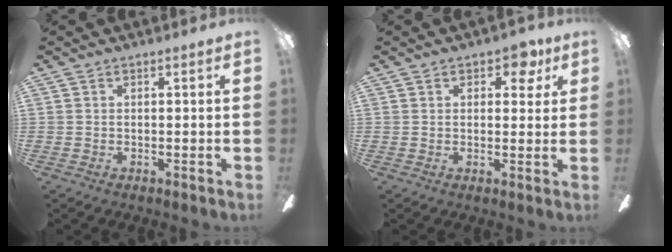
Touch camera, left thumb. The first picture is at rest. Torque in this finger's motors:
{"motor_torque": [-0.02, 0.26, -0.13, -0.27, -0.01]}